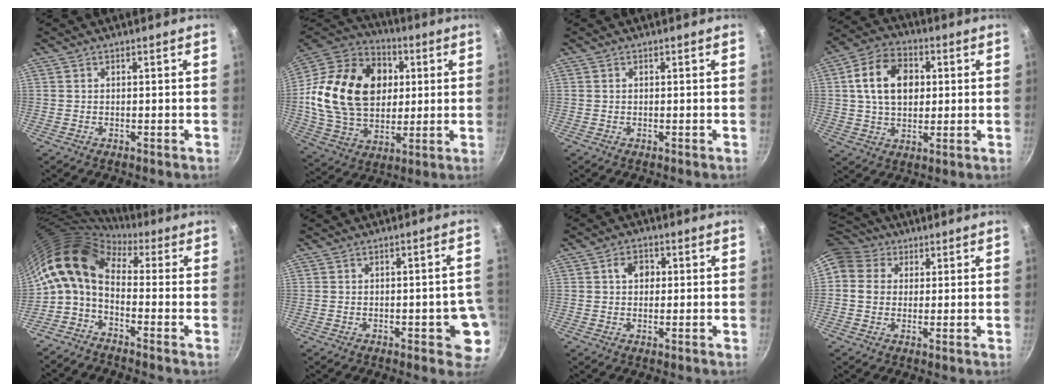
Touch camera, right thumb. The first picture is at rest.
{"total": 26.7, "force": [3.9, 19.5, 17.9], "torque": [-0.294, 0.011, 0.070]}
{"total": 0.0}
{"total": 13.1, "force": [2.4, 9.2, 8.9], "torque": [-0.133, 0.010, 0.031]}
{"total": 10.8, "force": [0.7, 6.5, 8.5], "torque": [-0.162, 0.025, -0.008]}
{"total": 7.0, "force": [-1.7, 3.1, 6.0], "torque": [-0.033, 0.015, -0.018]}
{"total": 4.0, "force": [0.6, 3.1, 2.3], "torque": [-0.022, 0.005, 0.004]}
{"total": 8.1, "force": [3.0, 6.8, 3.3], "torque": [-0.029, 0.002, 0.039]}